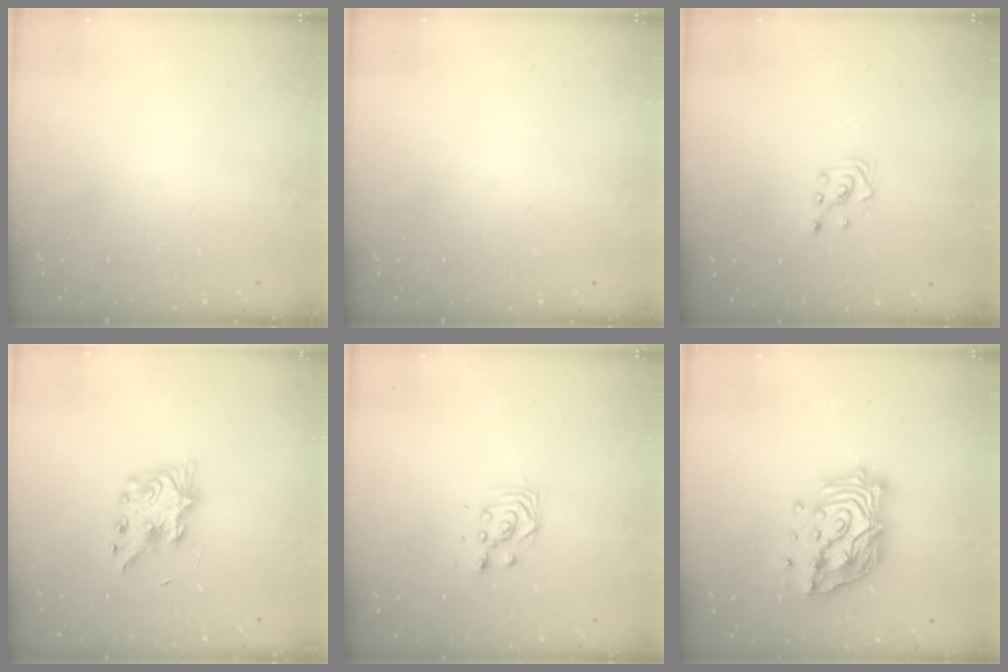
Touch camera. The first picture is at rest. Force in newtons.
{"total": 0.0}
{"total": 2.8, "press": 2.8, "slide": 0.3}
{"total": 7.9, "press": 7.9, "slide": 0.7}
{"total": 3.0, "press": 3.0, "slide": 0.2}
{"total": 18.1, "press": 17.9, "slide": 2.6}